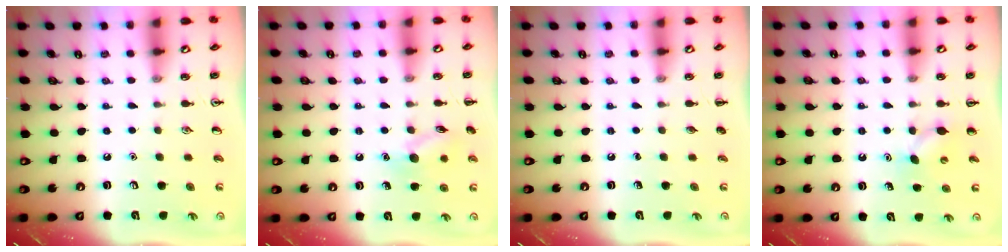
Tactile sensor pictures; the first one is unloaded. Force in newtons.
{"total": 9.5, "press": 9.5, "slide": 1.1}
{"total": 0.0}
{"total": 4.7, "press": 4.6, "slide": 1.1}